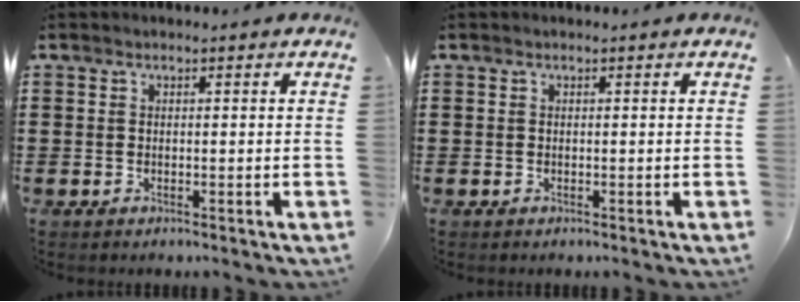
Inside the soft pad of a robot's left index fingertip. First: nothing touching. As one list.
[{"total": 0.0}]